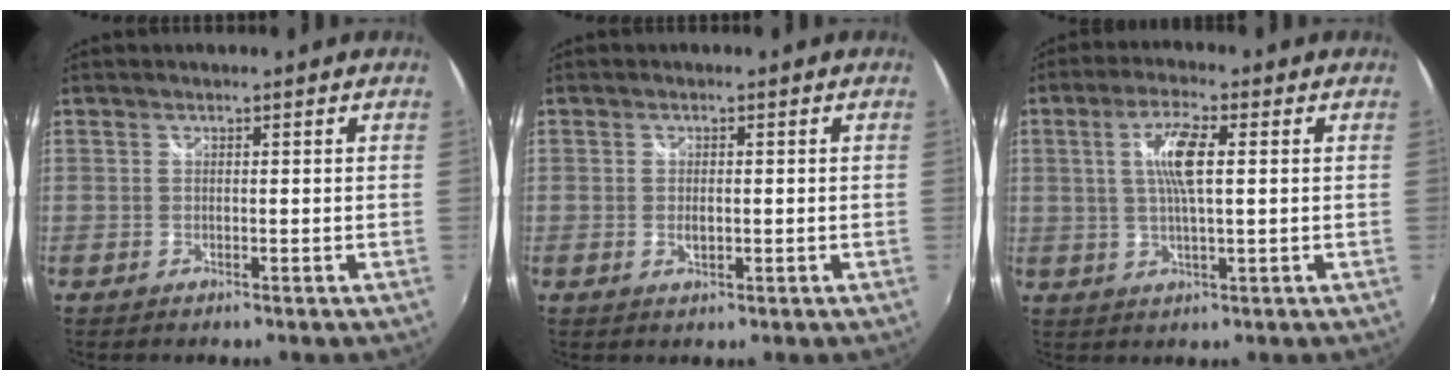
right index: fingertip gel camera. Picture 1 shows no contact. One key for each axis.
{"total": 2.0, "fx": -0.3, "fy": 1.1, "fz": 1.6, "tx": -0.027, "ty": -0.003, "tz": -0.004}
{"total": 7.1, "fx": 1.2, "fy": 1.3, "fz": 6.9, "tx": -0.130, "ty": 0.002, "tz": 0.023}